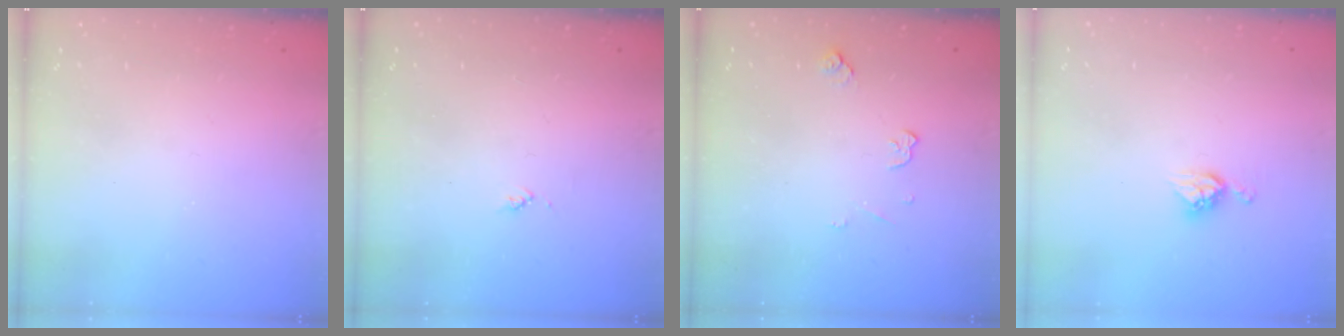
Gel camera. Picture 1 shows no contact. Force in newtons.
{"total": 3.6, "press": 3.6, "slide": 0.5}
{"total": 4.8, "press": 4.7, "slide": 0.7}
{"total": 6.5, "press": 6.5, "slide": 0.4}